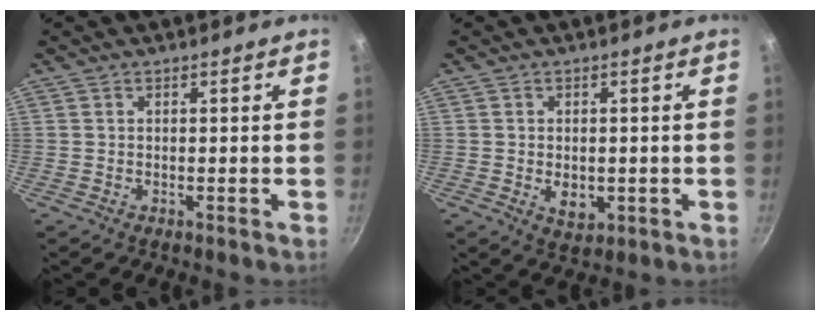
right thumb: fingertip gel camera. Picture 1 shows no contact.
{"total": 4.3, "force": [-0.7, 3.0, 3.0], "torque": [-0.038, -0.006, -0.003]}